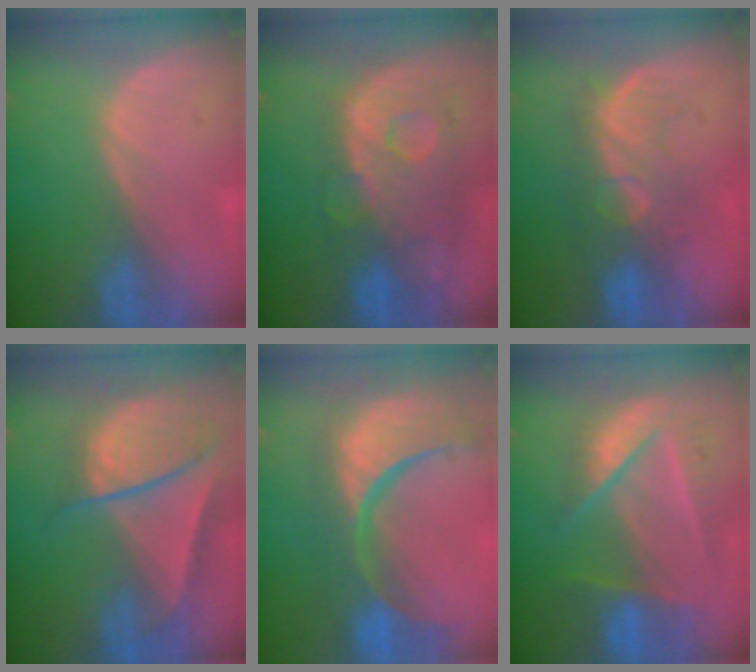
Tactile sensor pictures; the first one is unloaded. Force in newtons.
{"total": 12.0, "press": 10.1, "slide": 6.5}
{"total": 8.0, "press": 7.8, "slide": 1.4}
{"total": 9.3, "press": 8.0, "slide": 4.7}
{"total": 15.4, "press": 12.2, "slide": 9.5}
{"total": 9.0, "press": 8.1, "slide": 3.8}